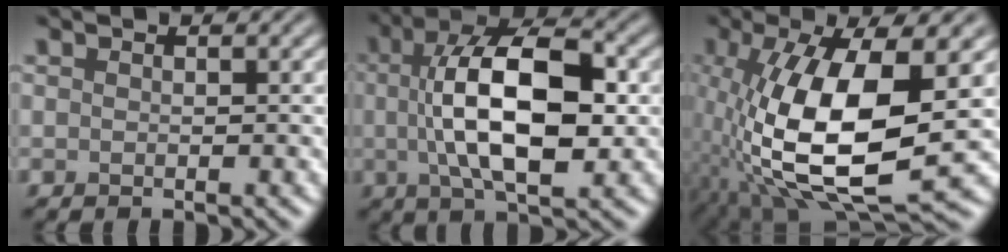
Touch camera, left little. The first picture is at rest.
{"total": 10.7, "force": [0.5, 4.5, 9.6], "torque": [-0.166, 0.012, 0.005]}
{"total": 12.3, "force": [-1.0, 4.6, 11.4], "torque": [-0.230, -0.012, -0.013]}